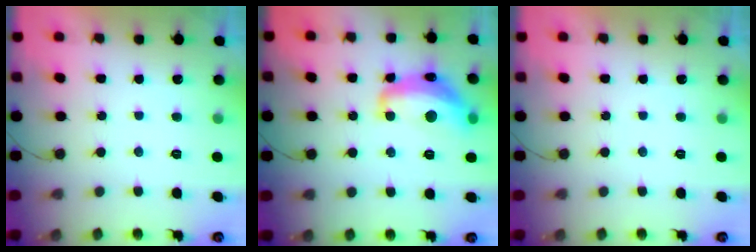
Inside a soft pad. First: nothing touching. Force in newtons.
{"total": 14.4, "press": 14.3, "slide": 1.1}
{"total": 0.0}